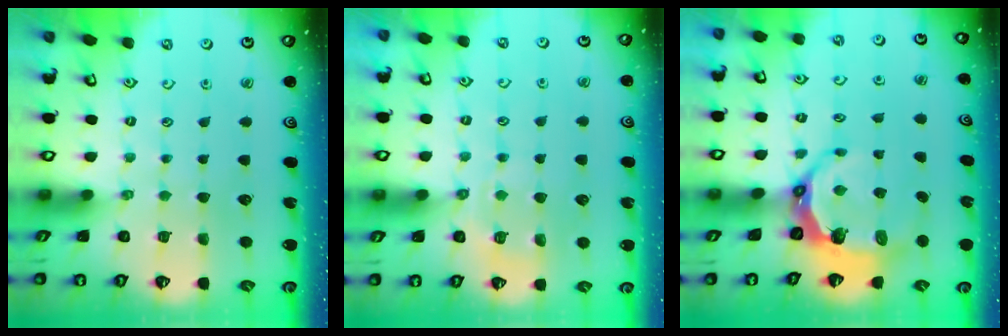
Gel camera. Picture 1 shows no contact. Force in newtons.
{"total": 6.4, "press": 6.3, "slide": 1.0}
{"total": 7.0, "press": 5.6, "slide": 4.2}